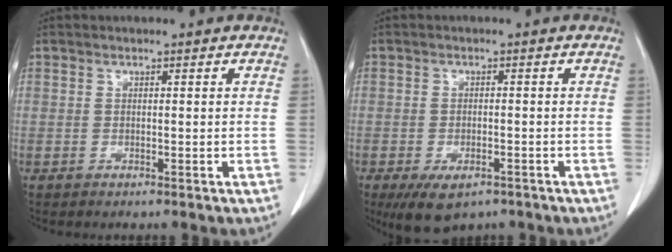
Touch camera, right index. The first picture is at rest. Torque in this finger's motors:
{"motor_torque": [0.78, -0.75, 0.35, 0.09]}